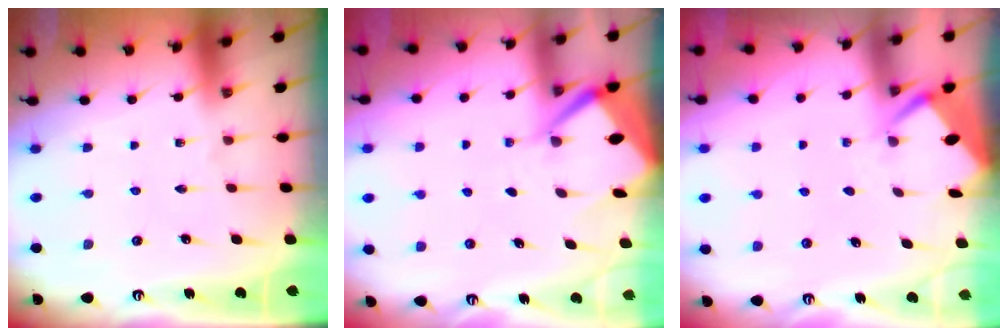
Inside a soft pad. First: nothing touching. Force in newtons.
{"total": 4.9, "press": 4.8, "slide": 0.7}
{"total": 2.5, "press": 2.5, "slide": 0.4}